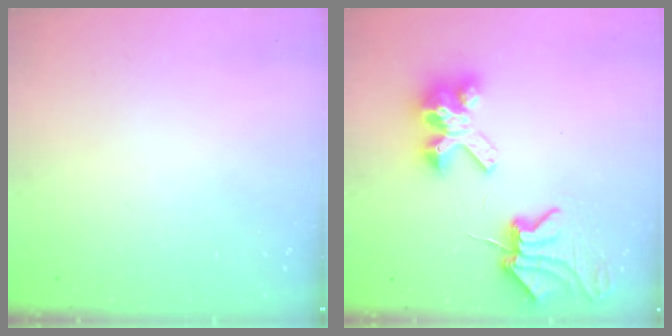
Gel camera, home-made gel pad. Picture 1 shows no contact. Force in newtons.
{"total": 7.9, "press": 7.8, "slide": 1.0}